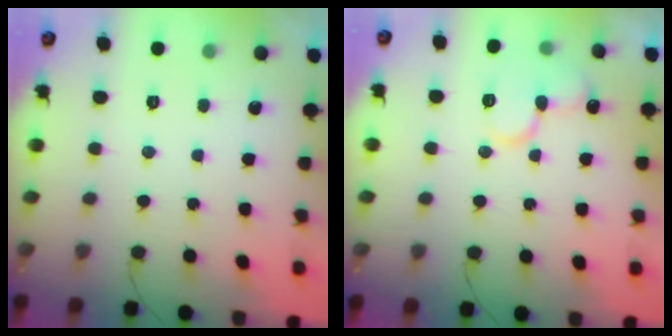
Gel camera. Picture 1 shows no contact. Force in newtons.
{"total": 12.1, "press": 11.9, "slide": 1.6}